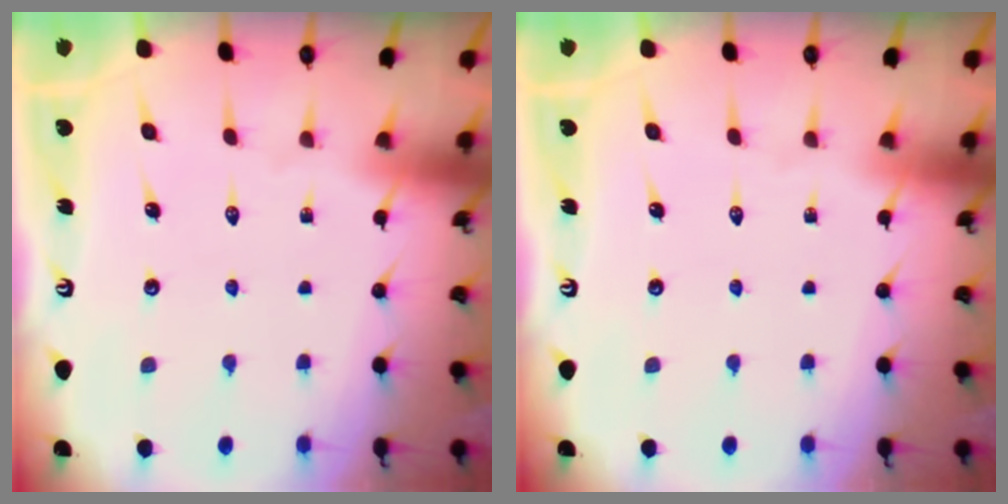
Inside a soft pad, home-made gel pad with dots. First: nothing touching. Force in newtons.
{"total": 0.0}